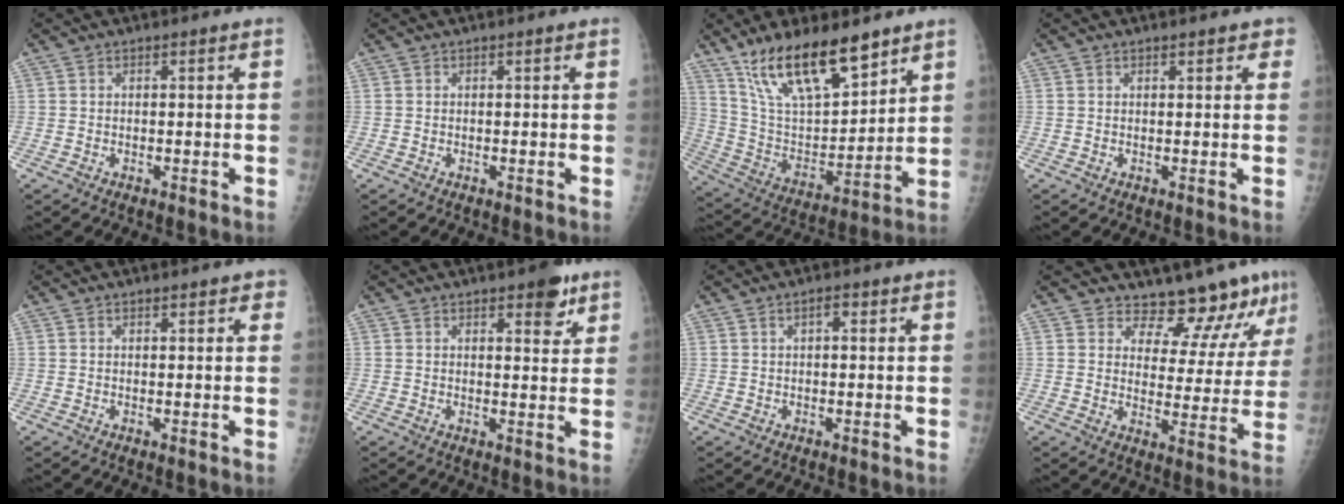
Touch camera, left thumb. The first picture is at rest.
{"total": 0.0}
{"total": 19.1, "force": [13.3, 6.7, 12.0], "torque": [-0.179, -0.061, 0.255]}
{"total": 2.0, "force": [1.4, 1.0, 1.1], "torque": [0.008, -0.002, 0.012]}
{"total": 1.6, "force": [1.0, 0.8, 0.9], "torque": [0.004, -0.001, 0.009]}
{"total": 5.4, "force": [3.3, 2.3, 3.7], "torque": [-0.027, -0.016, 0.037]}
{"total": 1.6, "force": [0.6, 0.7, 1.3], "torque": [-0.022, 0.005, 0.009]}
{"total": 11.4, "force": [10.4, 3.7, 2.6], "torque": [0.008, -0.085, 0.134]}